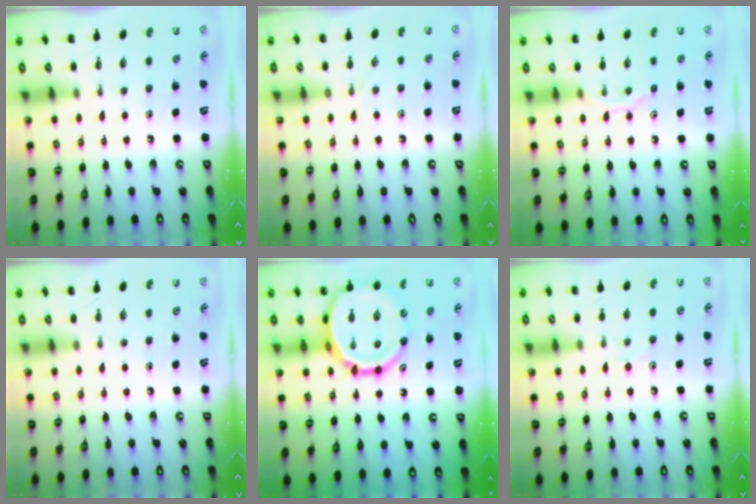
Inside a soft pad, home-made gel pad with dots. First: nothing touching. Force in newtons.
{"total": 3.0, "press": 2.8, "slide": 1.1}
{"total": 8.5, "press": 8.4, "slide": 0.6}
{"total": 0.0}
{"total": 17.5, "press": 17.0, "slide": 4.2}
{"total": 5.6, "press": 5.3, "slide": 1.9}